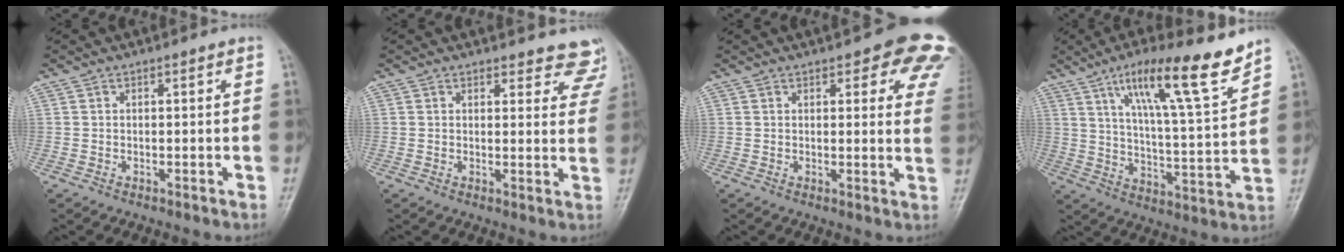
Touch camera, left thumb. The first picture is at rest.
{"total": 8.4, "force": [7.8, 3.2, 0.2], "torque": [0.058, -0.042, 0.054]}
{"total": 11.8, "force": [7.3, 4.7, 8.0], "torque": [-0.044, -0.025, 0.064]}
{"total": 17.0, "force": [11.2, 2.8, 12.5], "torque": [-0.184, -0.057, 0.185]}